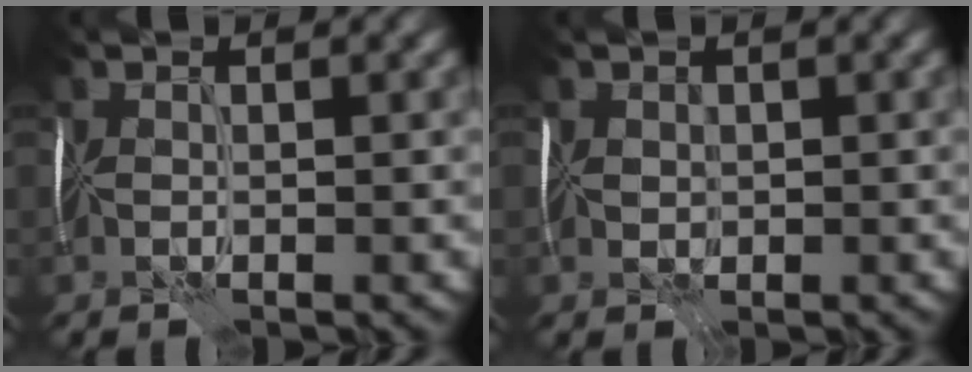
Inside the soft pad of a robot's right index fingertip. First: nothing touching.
{"total": 1.8, "force": [0.6, 1.6, 0.5], "torque": [-0.004, 0.015, 0.004]}